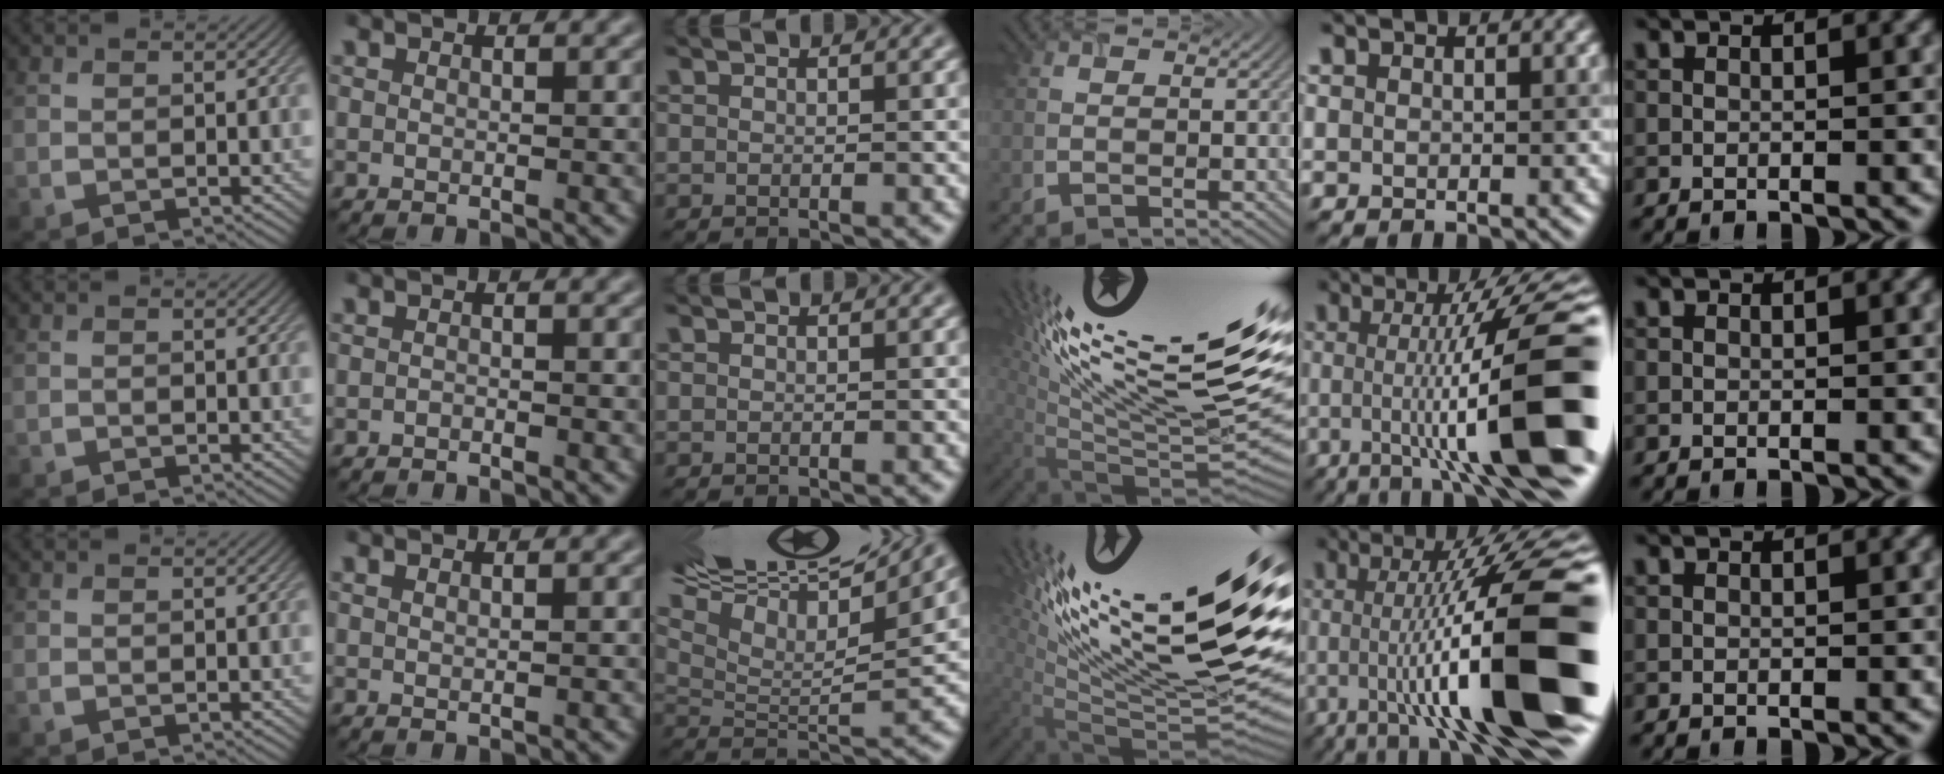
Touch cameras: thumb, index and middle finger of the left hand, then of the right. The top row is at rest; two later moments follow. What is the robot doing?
{"motion": "screw", "object": "timer"}